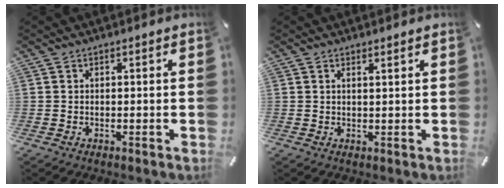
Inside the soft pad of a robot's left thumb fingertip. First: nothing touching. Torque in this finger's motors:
{"motor_torque": [-0.26, -0.49, -0.04, 0.13, 0.00]}